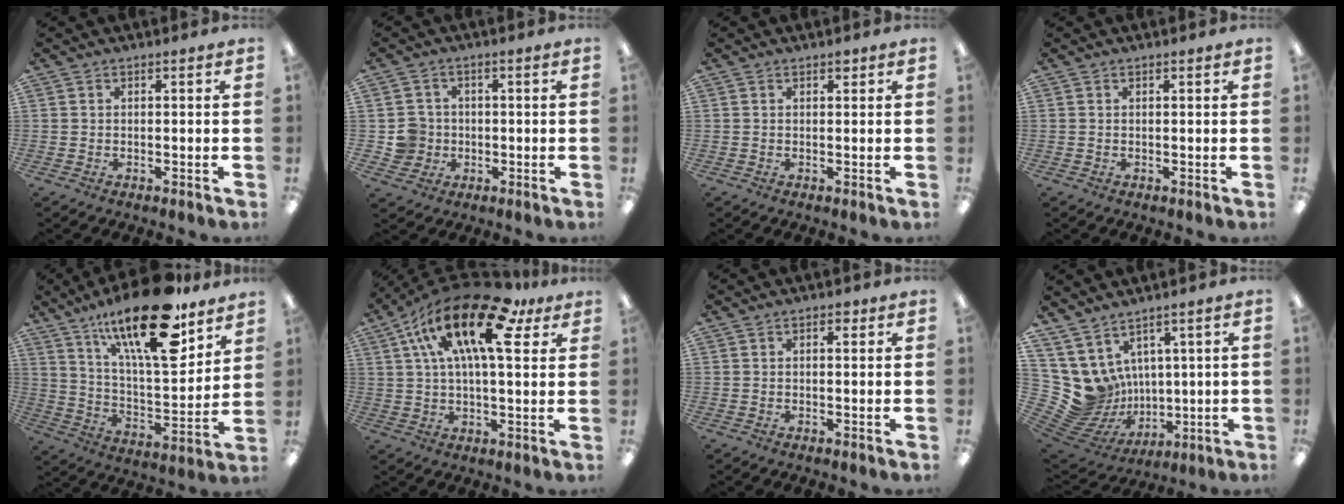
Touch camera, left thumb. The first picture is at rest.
{"total": 5.6, "force": [-0.6, 5.6, 0.7], "torque": [-0.023, 0.013, -0.009]}
{"total": 1.1, "force": [0.7, 0.6, 0.5], "torque": [-0.003, -0.001, 0.011]}
{"total": 0.0}
{"total": 24.9, "force": [16.4, 8.1, 16.9], "torque": [-0.269, -0.096, 0.270]}
{"total": 22.0, "force": [10.4, 8.4, 17.5], "torque": [-0.307, -0.038, 0.166]}
{"total": 1.8, "force": [0.8, 0.9, 1.3], "torque": [-0.010, -0.002, 0.009]}
{"total": 11.7, "force": [2.2, 11.0, 3.5], "torque": [-0.127, -0.047, 0.057]}